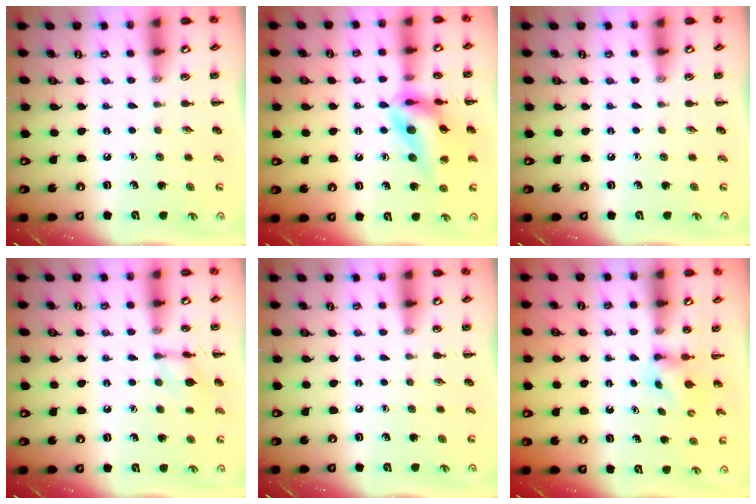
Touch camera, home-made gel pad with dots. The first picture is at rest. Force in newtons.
{"total": 16.0, "press": 15.7, "slide": 2.7}
{"total": 0.0}
{"total": 7.8, "press": 7.7, "slide": 1.4}
{"total": 0.0}
{"total": 2.2, "press": 1.9, "slide": 1.0}